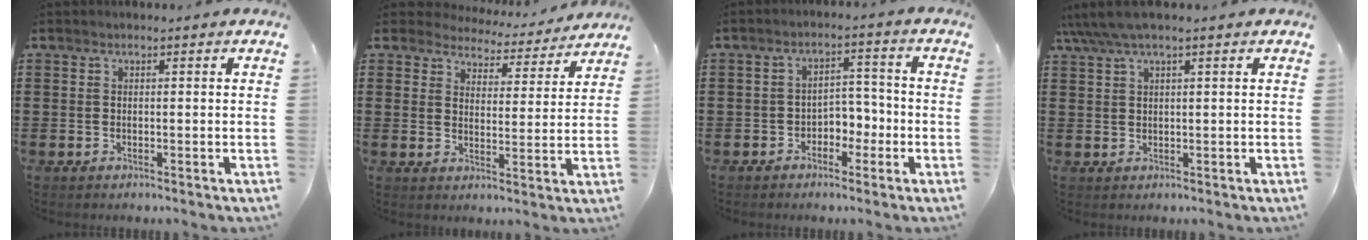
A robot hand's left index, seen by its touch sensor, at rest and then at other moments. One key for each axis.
{"total": 4.4, "fx": 4.3, "fy": 0.6, "fz": -0.2, "tx": -0.016, "ty": -0.033, "tz": 0.072}
{"total": 3.6, "fx": -2.3, "fy": 2.4, "fz": 1.5, "tx": -0.034, "ty": 0.009, "tz": -0.050}
{"total": 2.6, "fx": 1.6, "fy": 0.3, "fz": 2.0, "tx": -0.049, "ty": 0.000, "tz": 0.026}